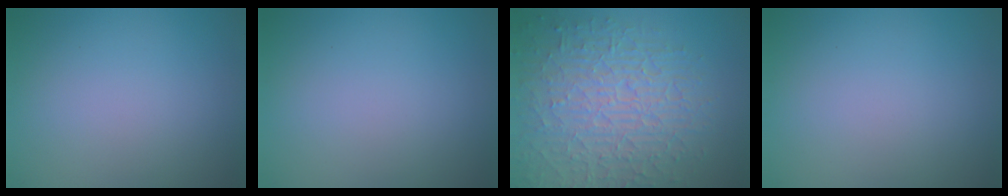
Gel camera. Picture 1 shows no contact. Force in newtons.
{"total": 0.0}
{"total": 9.6, "press": 6.4, "slide": 7.1}
{"total": 0.0}